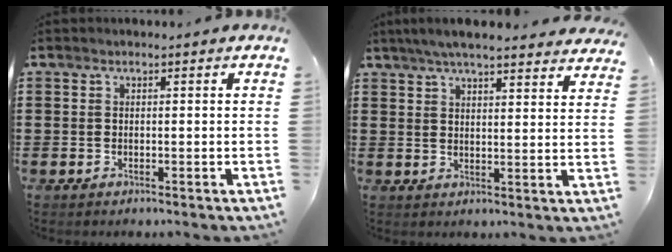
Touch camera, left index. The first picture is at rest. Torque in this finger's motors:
{"motor_torque": [2.14, 0.00, 0.67, 0.15]}